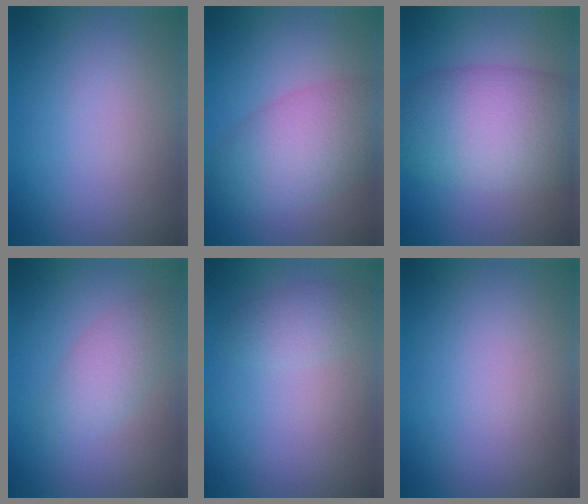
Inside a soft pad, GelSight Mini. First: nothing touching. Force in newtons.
{"total": 6.2, "press": 6.1, "slide": 0.3}
{"total": 9.8, "press": 9.8, "slide": 0.4}
{"total": 2.8, "press": 2.8, "slide": 0.2}
{"total": 2.0, "press": 2.0, "slide": 0.1}
{"total": 0.0}